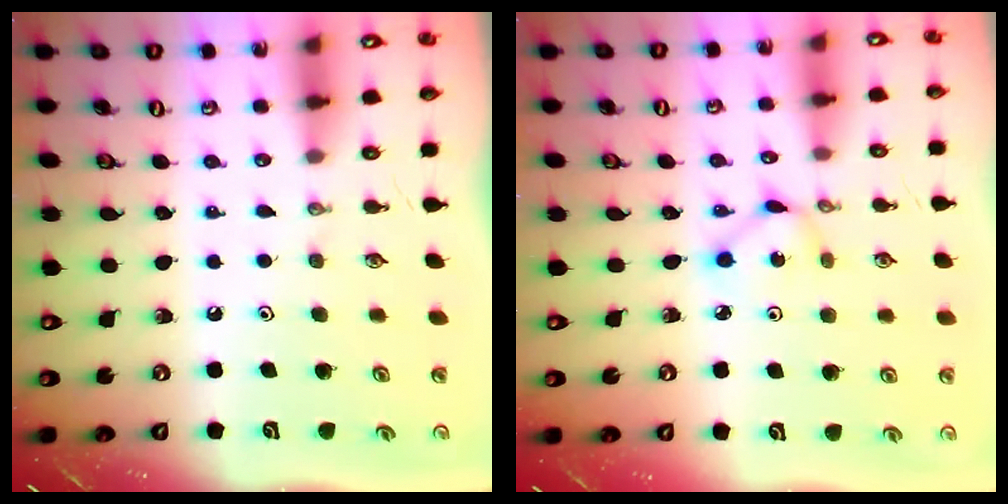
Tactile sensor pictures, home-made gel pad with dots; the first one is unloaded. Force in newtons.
{"total": 2.3, "press": 2.3, "slide": 0.1}